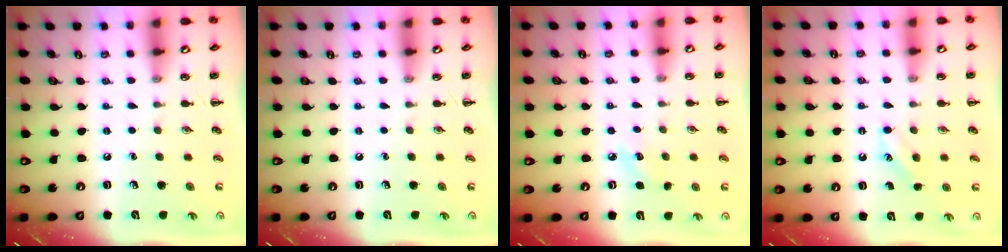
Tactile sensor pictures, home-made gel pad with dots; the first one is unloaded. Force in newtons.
{"total": 0.0}
{"total": 5.0, "press": 4.8, "slide": 1.5}
{"total": 4.6, "press": 4.4, "slide": 1.3}